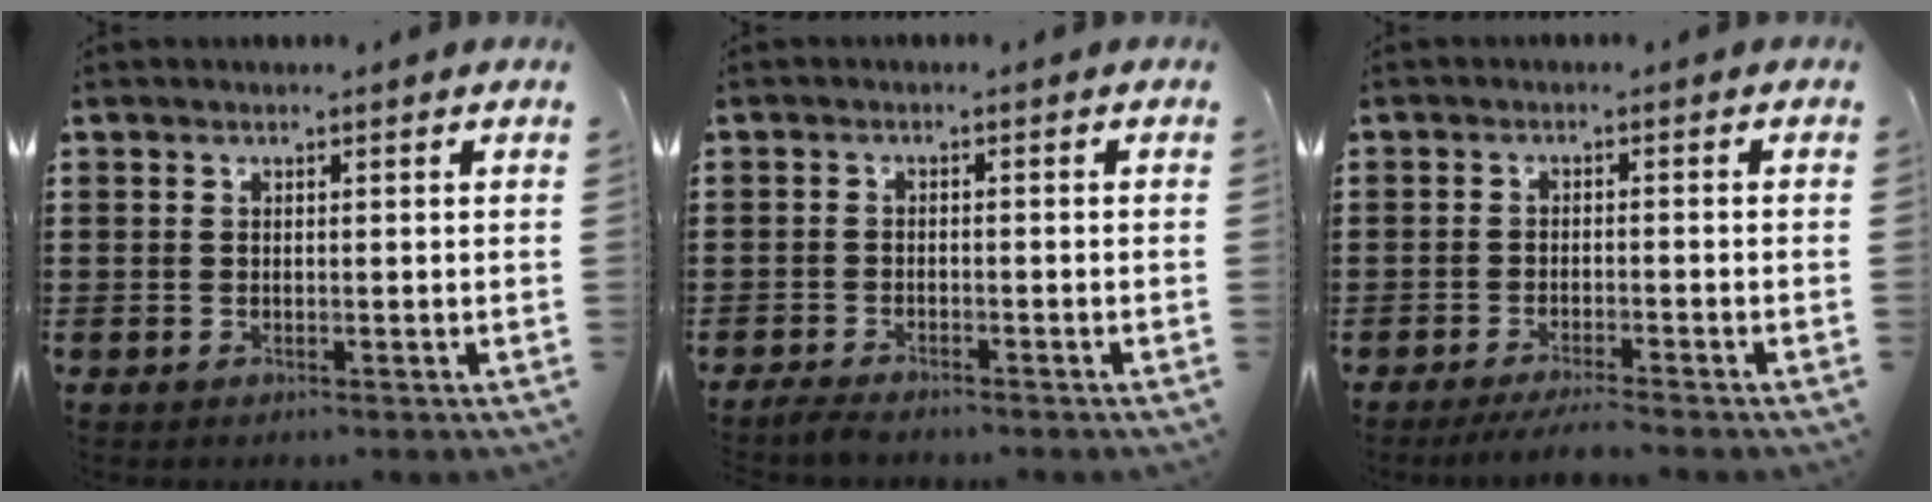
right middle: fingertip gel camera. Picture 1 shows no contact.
{"total": 1.9, "force": [-1.9, 0.2, 0.4], "torque": [-0.018, 0.000, -0.040]}
{"total": 2.9, "force": [-2.7, -0.2, 1.2], "torque": [-0.018, -0.001, -0.051]}